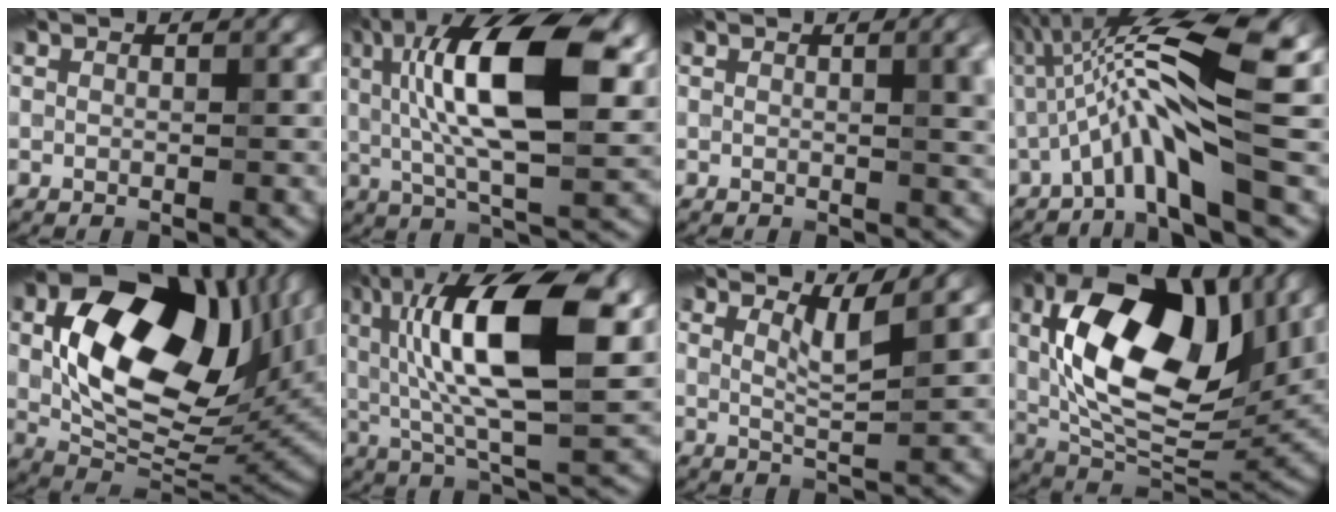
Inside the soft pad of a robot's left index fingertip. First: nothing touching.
{"total": 13.5, "force": [3.1, 4.8, 12.3], "torque": [-0.210, 0.014, 0.043]}
{"total": 3.8, "force": [0.8, 1.4, 3.5], "torque": [-0.031, 0.011, 0.008]}
{"total": 8.1, "force": [-0.1, 1.2, 8.0], "torque": [-0.143, 0.009, -0.010]}
{"total": 16.2, "force": [4.0, 9.5, 12.5], "torque": [-0.211, -0.002, 0.075]}
{"total": 13.6, "force": [3.6, 4.3, 12.4], "torque": [-0.212, 0.013, 0.052]}
{"total": 2.4, "force": [1.5, 0.3, 1.8], "torque": [-0.030, -0.007, 0.028]}
{"total": 15.1, "force": [3.8, 7.8, 12.4], "torque": [-0.218, 0.006, 0.061]}